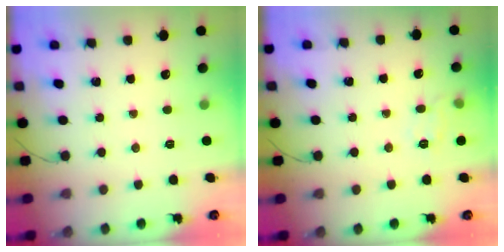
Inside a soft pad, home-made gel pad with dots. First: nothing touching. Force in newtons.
{"total": 7.4, "press": 7.3, "slide": 1.1}